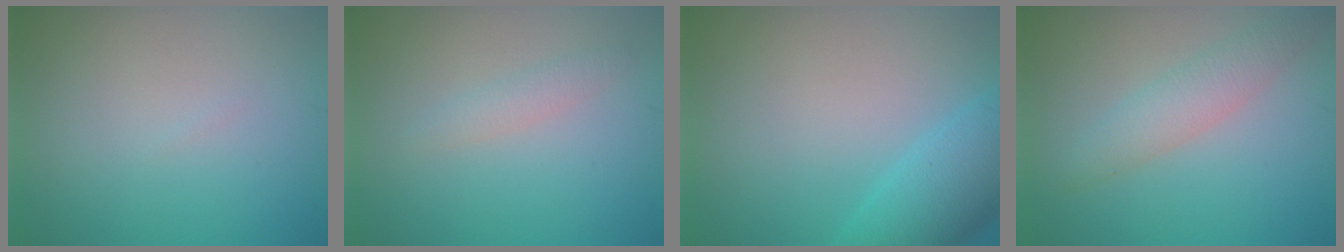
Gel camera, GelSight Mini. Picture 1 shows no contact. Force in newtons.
{"total": 1.3, "press": 1.3, "slide": 0.0}
{"total": 5.1, "press": 5.1, "slide": 0.2}
{"total": 2.9, "press": 2.9, "slide": 0.1}